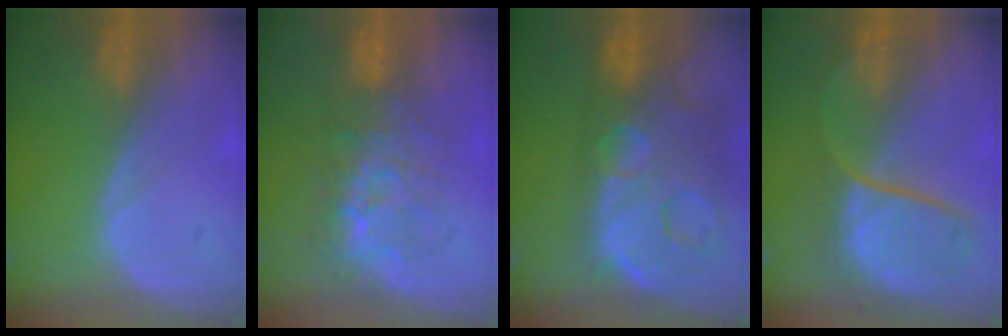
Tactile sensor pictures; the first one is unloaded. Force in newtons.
{"total": 7.9, "press": 7.6, "slide": 2.3}
{"total": 14.5, "press": 11.7, "slide": 8.4}
{"total": 8.3, "press": 8.1, "slide": 1.8}